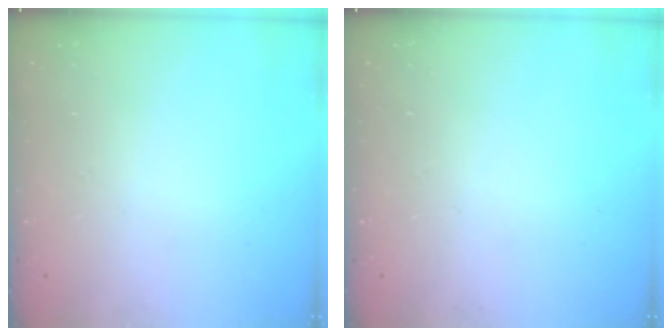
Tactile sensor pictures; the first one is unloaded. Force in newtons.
{"total": 0.0}